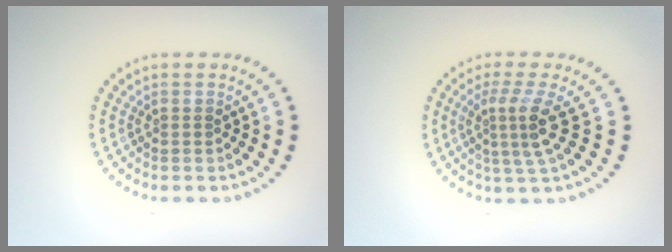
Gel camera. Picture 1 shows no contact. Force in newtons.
{"total": 3.3, "press": 2.3, "slide": 2.4}